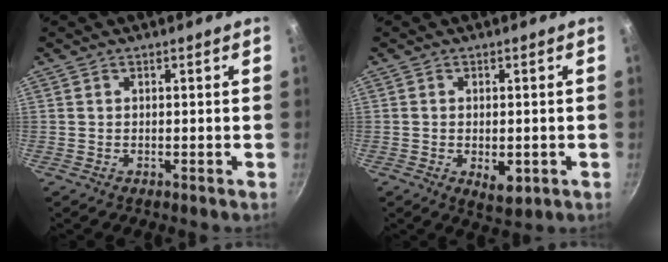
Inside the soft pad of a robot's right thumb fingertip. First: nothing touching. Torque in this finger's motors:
{"motor_torque": [-0.56, 0.01, -0.13, 0.05, -0.02]}